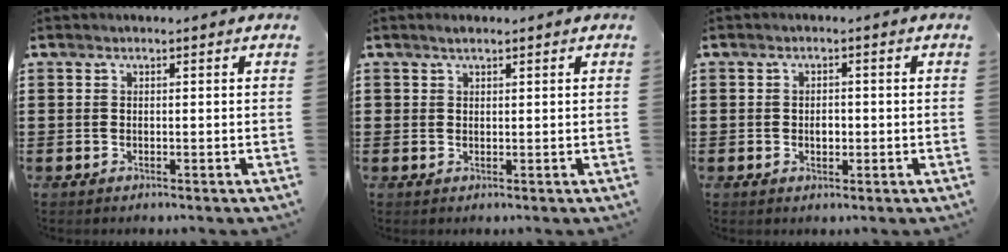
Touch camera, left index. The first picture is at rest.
{"total": 1.1, "force": [0.8, 0.5, 0.5], "torque": [-0.012, 0.004, 0.015]}
{"total": 1.8, "force": [-0.2, 1.1, 1.4], "torque": [-0.030, 0.003, -0.006]}